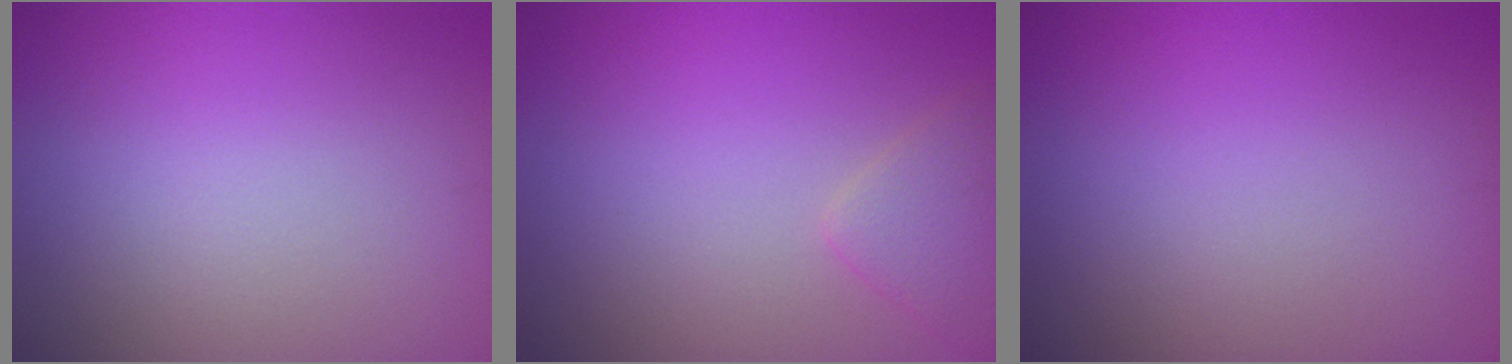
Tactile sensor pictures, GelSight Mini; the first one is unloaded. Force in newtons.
{"total": 2.1, "press": 2.1, "slide": 0.1}
{"total": 0.0}